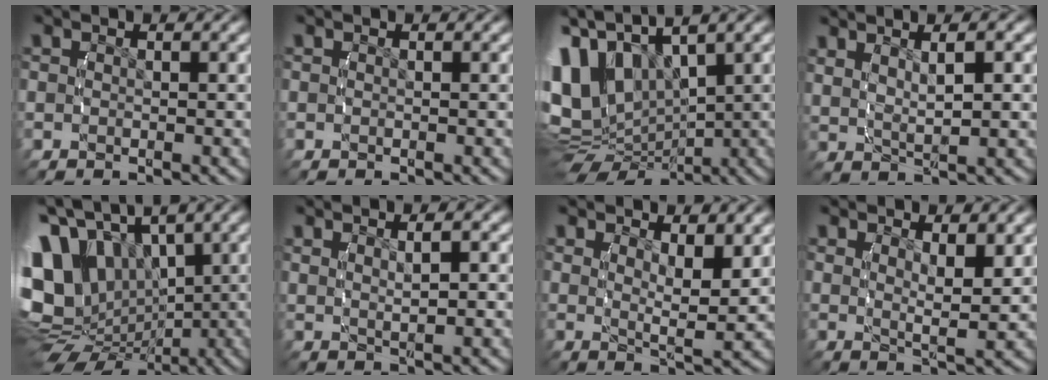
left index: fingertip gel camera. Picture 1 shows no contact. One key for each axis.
{"total": 0.0}
{"total": 13.6, "fx": 1.3, "fy": 10.7, "fz": 8.3, "tx": -0.184, "ty": -0.022, "tz": 0.027}
{"total": 5.3, "fx": 2.4, "fy": 2.2, "fz": 4.2, "tx": -0.063, "ty": 0.011, "tz": 0.042}
{"total": 15.3, "fx": 1.2, "fy": 12.3, "fz": 9.0, "tx": -0.203, "ty": -0.035, "tz": 0.023}
{"total": 3.0, "fx": 1.7, "fy": 0.4, "fz": 2.4, "tx": -0.032, "ty": 0.007, "tz": 0.035}
{"total": 3.6, "fx": 2.4, "fy": 0.2, "fz": 2.7, "tx": -0.037, "ty": -0.012, "tz": 0.044}
{"total": 3.1, "fx": 2.1, "fy": 0.0, "fz": 2.3, "tx": -0.033, "ty": -0.009, "tz": 0.039}